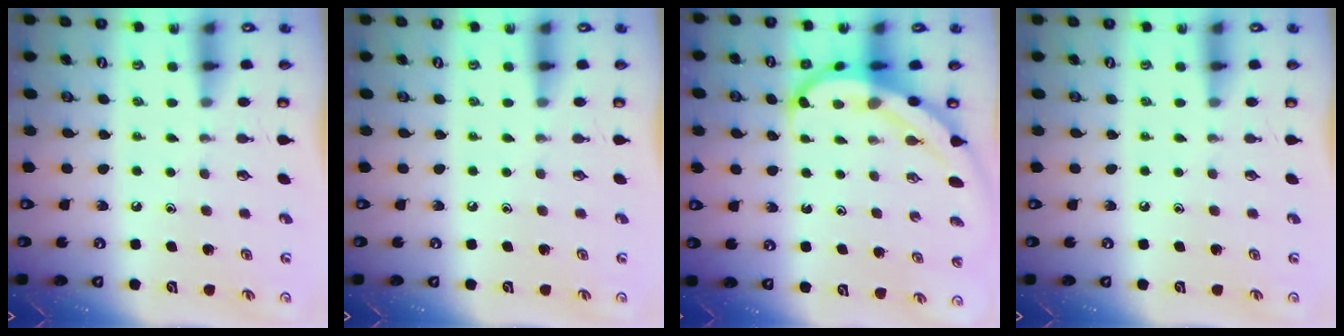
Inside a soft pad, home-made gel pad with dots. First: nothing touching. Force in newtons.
{"total": 0.0}
{"total": 7.0, "press": 6.9, "slide": 1.3}
{"total": 0.0}